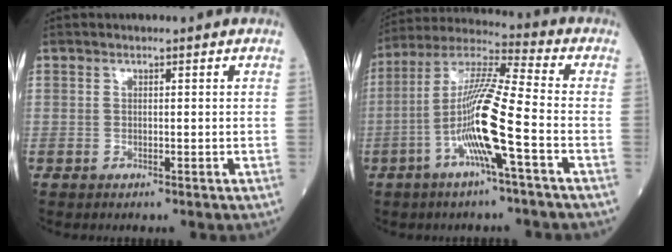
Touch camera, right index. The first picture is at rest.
{"total": 13.2, "force": [-4.1, -0.2, 12.6], "torque": [-0.250, 0.004, -0.086]}